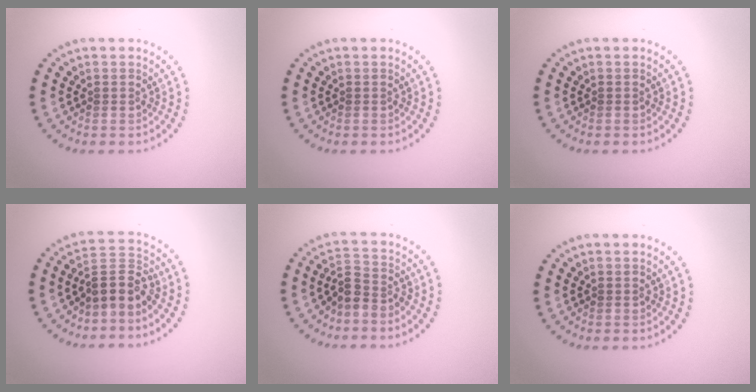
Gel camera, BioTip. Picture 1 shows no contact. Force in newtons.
{"total": 0.0}
{"total": 0.0}
{"total": 3.3, "press": 2.7, "slide": 1.9}
{"total": 2.7, "press": 2.0, "slide": 1.8}
{"total": 0.0}